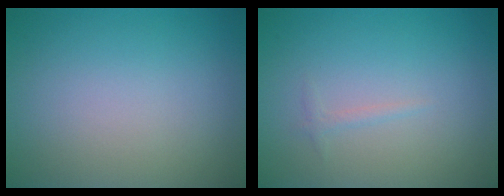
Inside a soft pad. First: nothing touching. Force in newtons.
{"total": 0.6, "press": 0.6, "slide": 0.1}